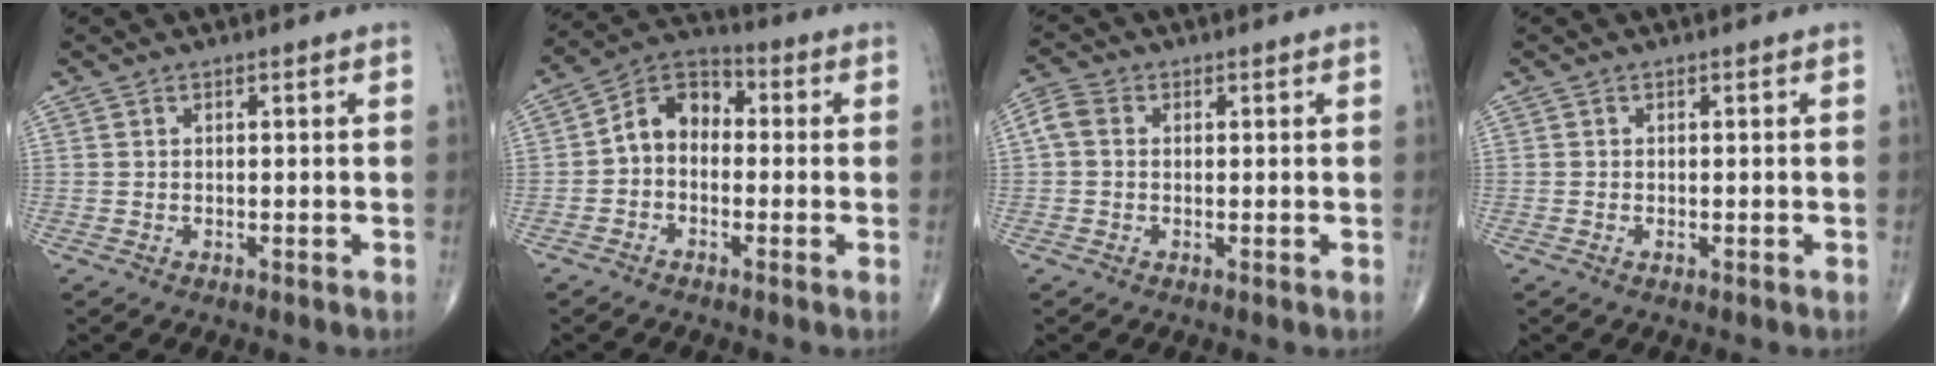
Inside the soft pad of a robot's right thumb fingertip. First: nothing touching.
{"total": 8.2, "force": [-0.6, 6.0, 5.5], "torque": [-0.066, 0.032, -0.032]}
{"total": 3.5, "force": [0.3, 2.7, 2.1], "torque": [-0.049, 0.013, -0.002]}
{"total": 0.0}